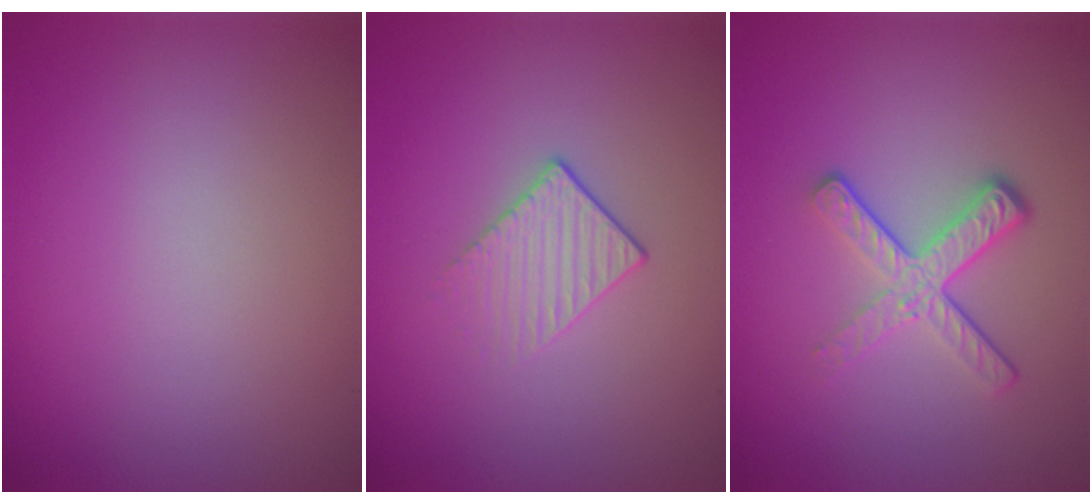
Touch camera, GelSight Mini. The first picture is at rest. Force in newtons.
{"total": 1.6, "press": 1.1, "slide": 1.1}
{"total": 4.2, "press": 2.7, "slide": 3.3}